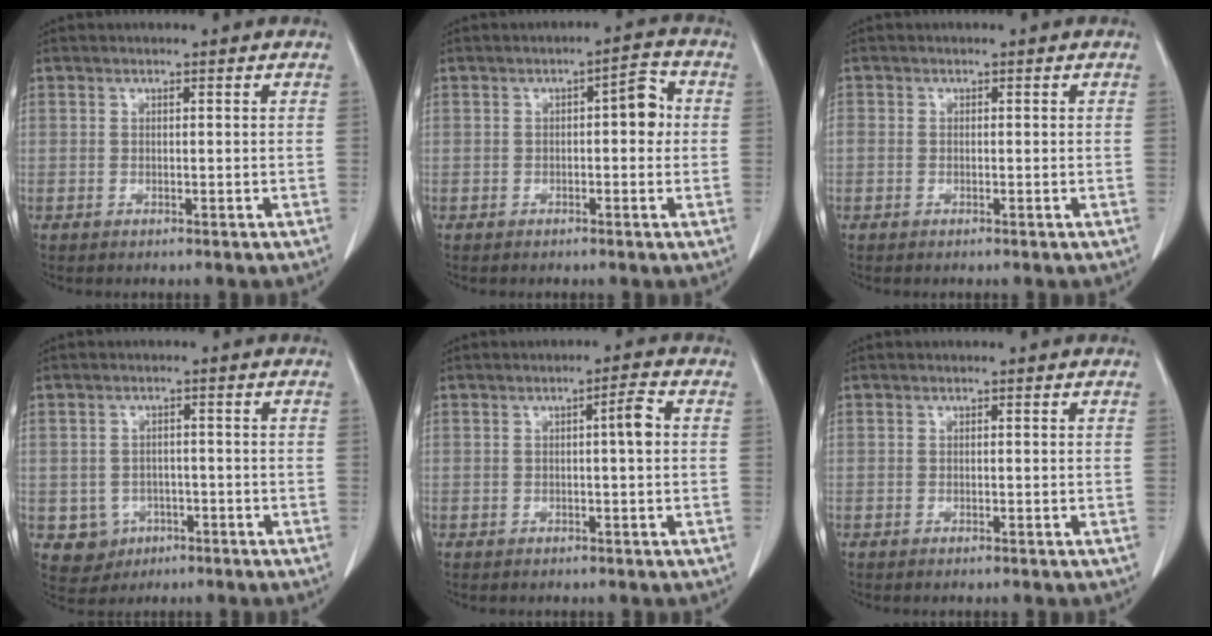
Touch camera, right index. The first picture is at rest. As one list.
[{"total": 4.3, "force": [0.3, 1.5, 4.0], "torque": [-0.048, 0.018, 0.002]}, {"total": 0.8, "force": [-0.1, 0.7, 0.3], "torque": [-0.007, 0.005, -0.003]}, {"total": 4.5, "force": [-1.5, 4.3, 0.6], "torque": [0.000, 0.010, -0.011]}, {"total": 2.4, "force": [0.3, -0.1, 2.4], "torque": [-0.037, 0.003, 0.006]}, {"total": 0.0}]